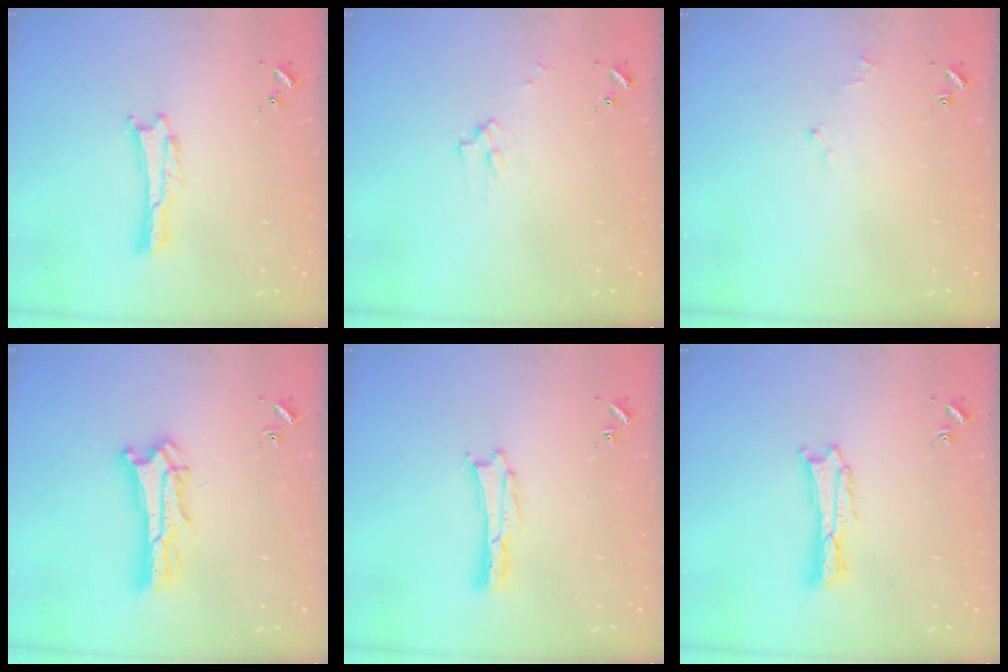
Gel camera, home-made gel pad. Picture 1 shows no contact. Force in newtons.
{"total": 2.2, "press": 2.2, "slide": 0.3}
{"total": 1.6, "press": 1.5, "slide": 0.3}
{"total": 6.6, "press": 6.6, "slide": 0.6}
{"total": 0.0}
{"total": 1.2, "press": 1.2, "slide": 0.2}